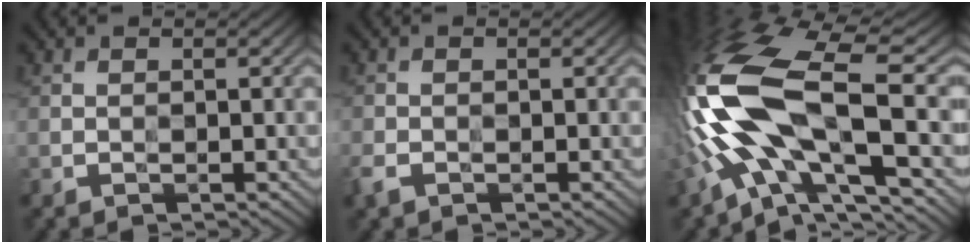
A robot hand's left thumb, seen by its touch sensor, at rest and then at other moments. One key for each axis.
{"total": 1.8, "fx": -1.2, "fy": 1.1, "fz": 0.9, "tx": -0.028, "ty": -0.006, "tz": -0.028}
{"total": 18.1, "fx": -3.2, "fy": 7.4, "fz": 16.2, "tx": -0.362, "ty": -0.004, "tz": -0.061}